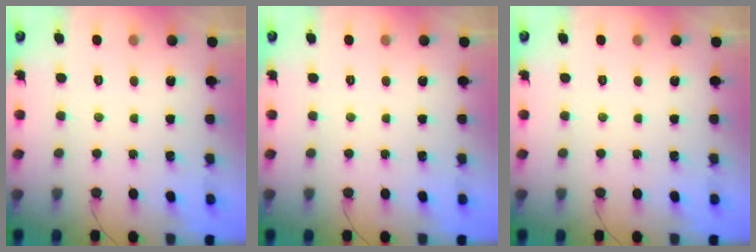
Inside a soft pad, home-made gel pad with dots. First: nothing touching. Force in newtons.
{"total": 0.0}
{"total": 0.0}